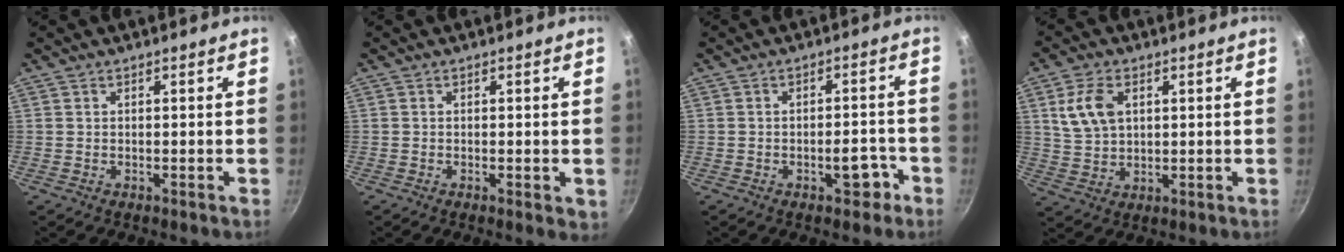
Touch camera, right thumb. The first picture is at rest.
{"total": 2.0, "force": [-0.4, 0.8, 1.9], "torque": [-0.025, -0.006, -0.006]}
{"total": 4.9, "force": [-2.5, 2.5, 3.4], "torque": [-0.019, 0.026, -0.028]}
{"total": 8.2, "force": [2.5, 5.2, 5.7], "torque": [-0.103, -0.005, 0.051]}